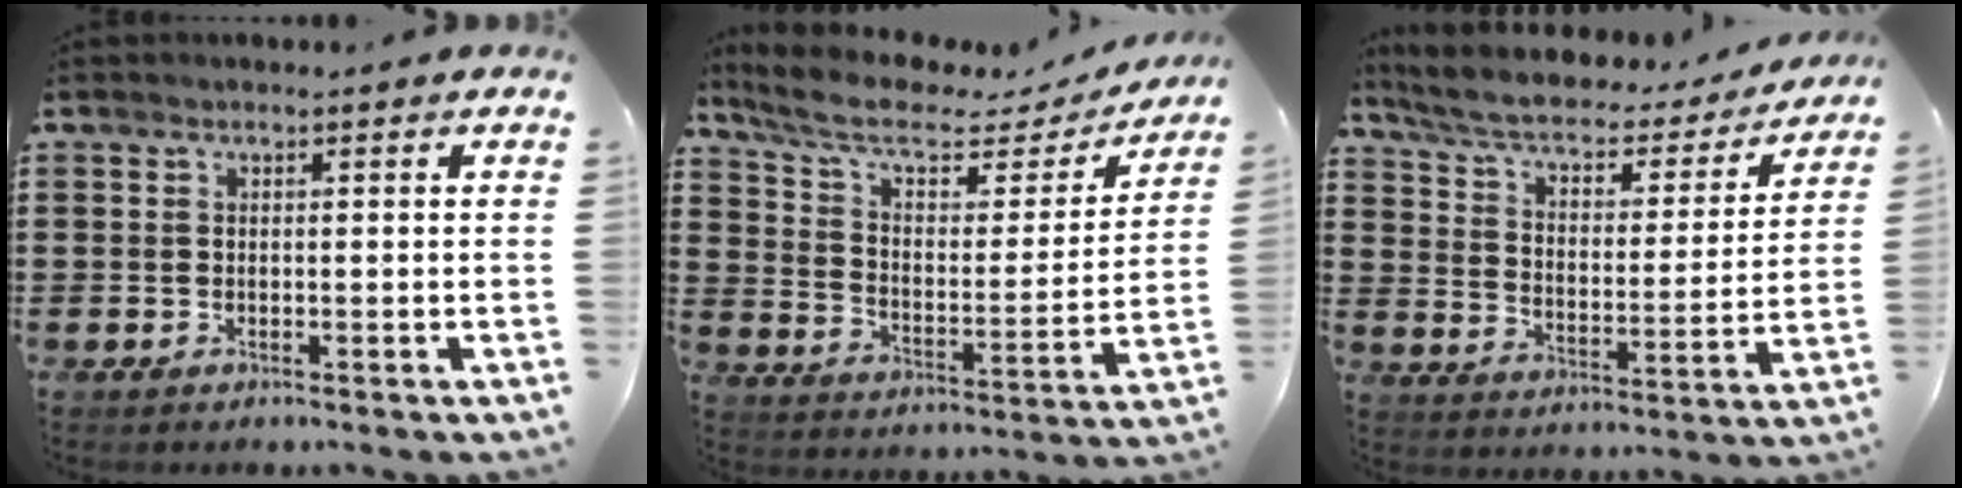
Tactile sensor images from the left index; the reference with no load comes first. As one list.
[{"total": 8.3, "force": [6.2, 2.7, 4.7], "torque": [-0.117, -0.030, 0.106]}, {"total": 5.2, "force": [4.1, 1.6, 2.8], "torque": [-0.074, -0.028, 0.063]}]